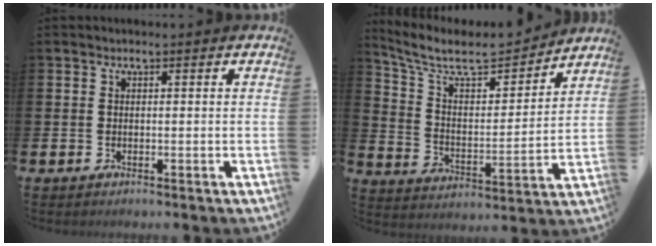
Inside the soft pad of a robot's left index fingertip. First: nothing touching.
{"total": 8.6, "force": [7.5, 2.7, 3.1], "torque": [-0.101, -0.050, 0.128]}